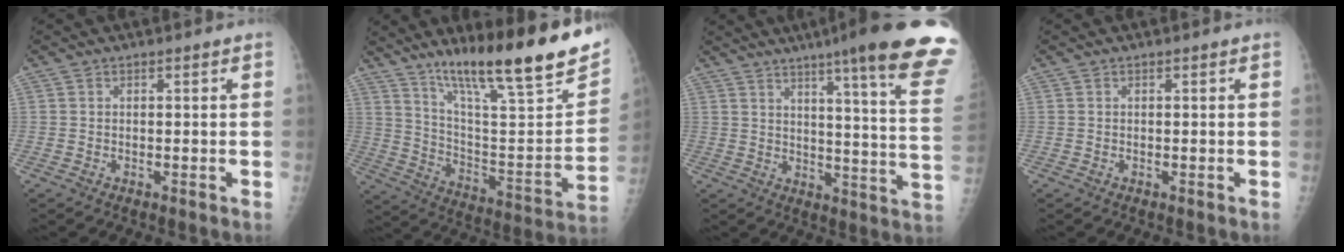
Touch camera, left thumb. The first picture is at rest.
{"total": 26.2, "force": [17.8, 4.4, 18.8], "torque": [-0.267, -0.073, 0.293]}
{"total": 24.3, "force": [17.2, 1.1, 17.1], "torque": [-0.201, -0.094, 0.213]}
{"total": 0.0}